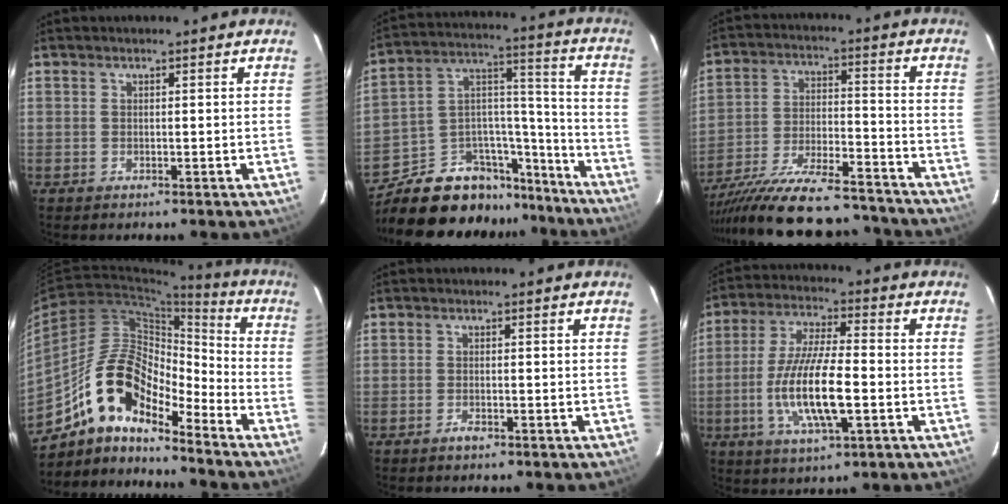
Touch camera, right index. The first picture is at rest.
{"total": 19.0, "force": [-15.5, 9.4, 5.5], "torque": [-0.109, 0.076, -0.232]}
{"total": 26.3, "force": [-22.8, 6.3, 11.6], "torque": [-0.217, -0.032, -0.335]}
{"total": 14.9, "force": [-11.5, 5.4, 7.8], "torque": [-0.137, 0.017, -0.221]}
{"total": 1.4, "force": [-0.9, 0.5, 0.8], "torque": [-0.017, -0.001, -0.017]}
{"total": 13.8, "force": [-3.4, 3.4, 13.0], "torque": [-0.263, -0.007, -0.063]}